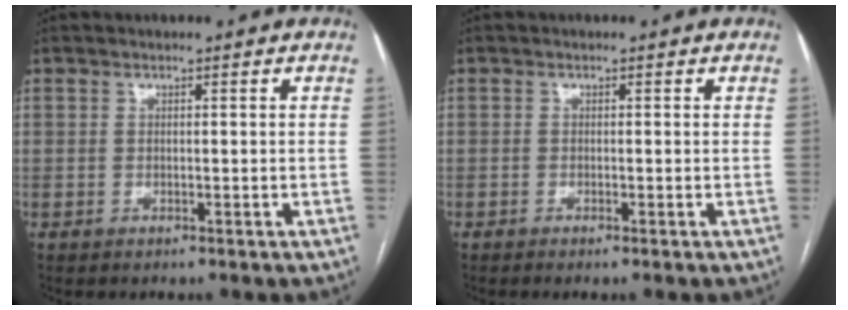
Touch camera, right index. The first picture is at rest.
{"total": 0.7, "force": [-0.5, -0.1, 0.5], "torque": [-0.010, -0.001, -0.008]}